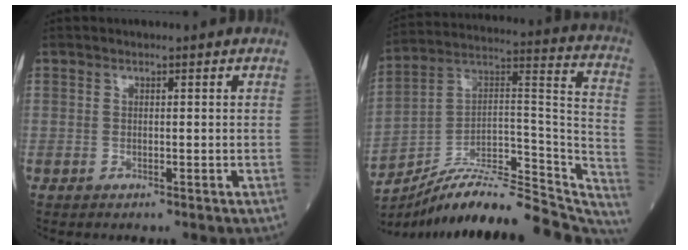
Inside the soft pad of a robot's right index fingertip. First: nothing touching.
{"total": 26.0, "force": [-23.1, 5.1, 10.9], "torque": [-0.122, 0.038, -0.350]}